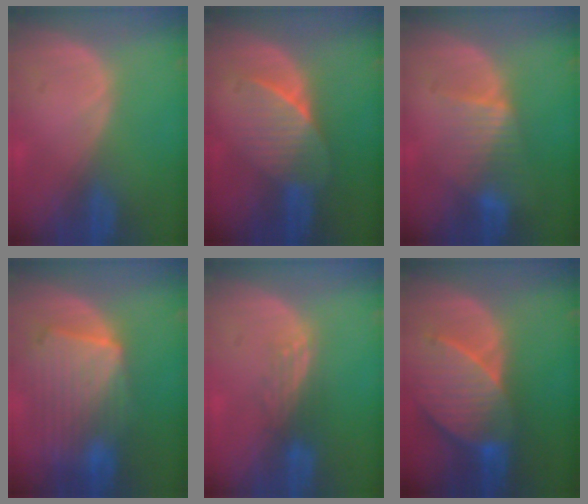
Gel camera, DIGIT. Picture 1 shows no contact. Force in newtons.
{"total": 6.9, "press": 6.3, "slide": 2.9}
{"total": 5.0, "press": 4.9, "slide": 0.4}
{"total": 10.7, "press": 9.3, "slide": 5.3}
{"total": 2.9, "press": 2.7, "slide": 1.1}
{"total": 9.6, "press": 8.7, "slide": 3.9}